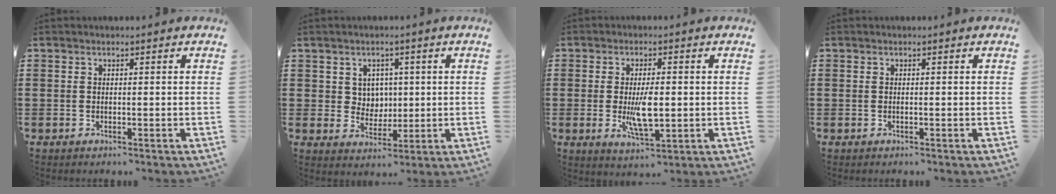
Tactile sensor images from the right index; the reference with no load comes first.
{"total": 4.1, "force": [1.4, 3.7, 1.0], "torque": [-0.038, 0.012, 0.024]}
{"total": 6.2, "force": [-0.5, 2.4, 5.7], "torque": [-0.106, -0.005, -0.012]}
{"total": 0.0}